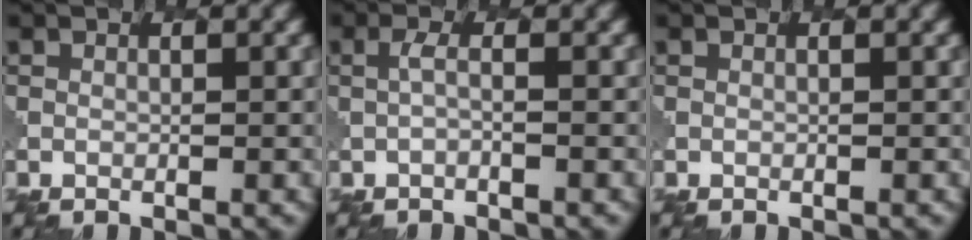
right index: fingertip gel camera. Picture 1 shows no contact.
{"total": 0.9, "force": [-0.1, 0.2, 0.9], "torque": [-0.019, -0.003, -0.005]}
{"total": 0.0}